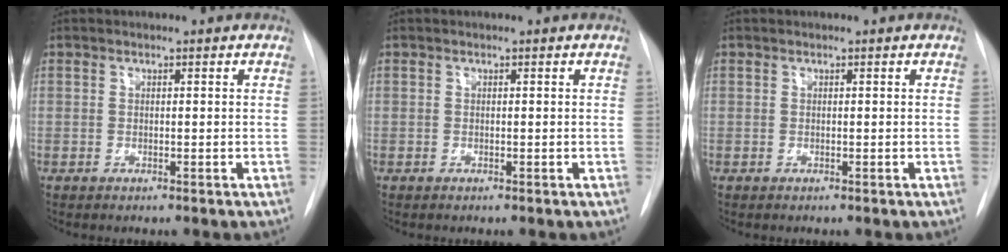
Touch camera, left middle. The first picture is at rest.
{"total": 0.0}
{"total": 0.0}